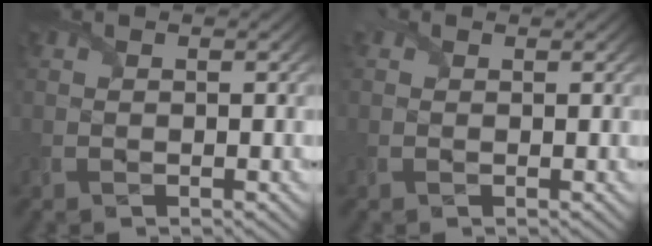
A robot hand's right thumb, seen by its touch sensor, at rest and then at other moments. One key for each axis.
{"total": 0.8, "fx": 0.5, "fy": 0.6, "fz": 0.1, "tx": -0.001, "ty": -0.001, "tz": 0.003}